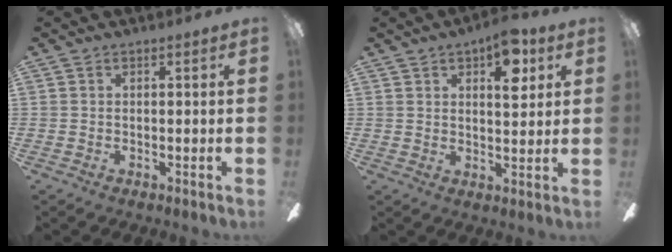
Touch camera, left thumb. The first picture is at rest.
{"total": 8.9, "force": [4.5, 4.1, 6.5], "torque": [-0.084, -0.009, 0.071]}